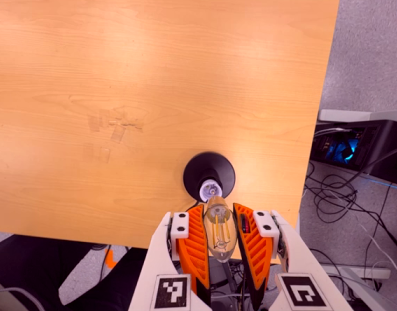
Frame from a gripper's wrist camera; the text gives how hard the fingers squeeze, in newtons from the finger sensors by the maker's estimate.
{"total": 17.1, "left": 17.3, "right": 16.9}